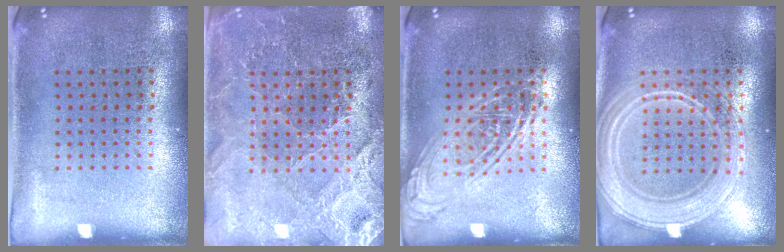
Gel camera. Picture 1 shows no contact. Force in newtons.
{"total": 3.7, "press": 3.5, "slide": 1.0}
{"total": 2.6, "press": 2.6, "slide": 0.4}
{"total": 2.5, "press": 2.5, "slide": 0.4}